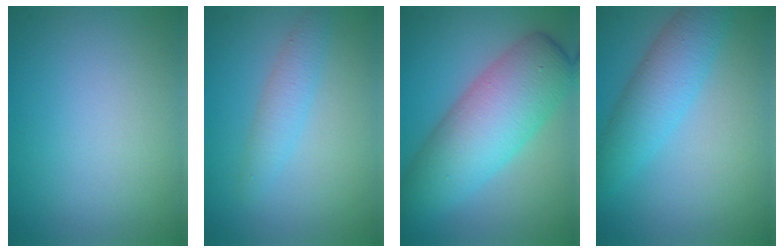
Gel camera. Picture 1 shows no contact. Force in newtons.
{"total": 2.1, "press": 2.1, "slide": 0.0}
{"total": 8.6, "press": 8.6, "slide": 0.2}
{"total": 4.5, "press": 4.5, "slide": 0.1}